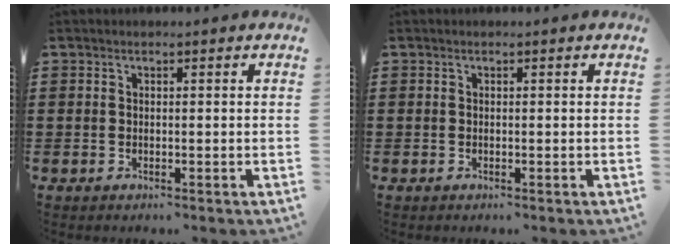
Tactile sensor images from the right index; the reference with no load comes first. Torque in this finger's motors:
{"motor_torque": [1.07, 1.07, 0.00, 0.01]}